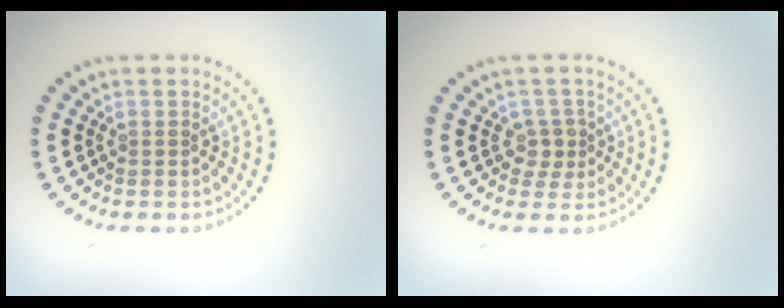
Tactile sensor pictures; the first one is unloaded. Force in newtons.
{"total": 1.8, "press": 1.5, "slide": 1.0}